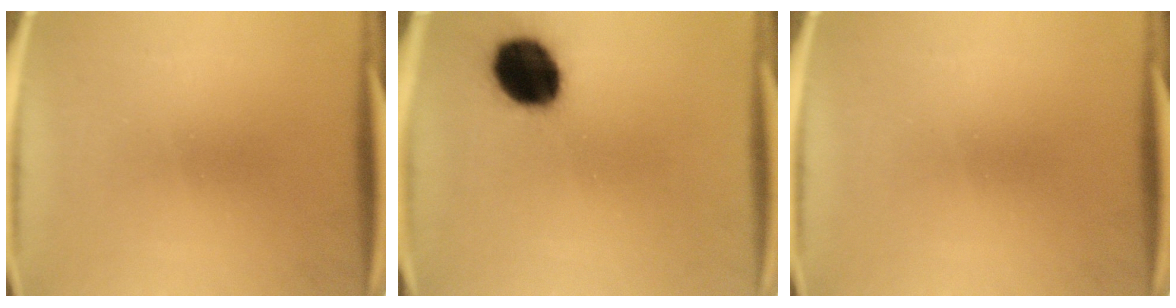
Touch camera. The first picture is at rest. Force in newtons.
{"total": 15.5}
{"total": 0.0}